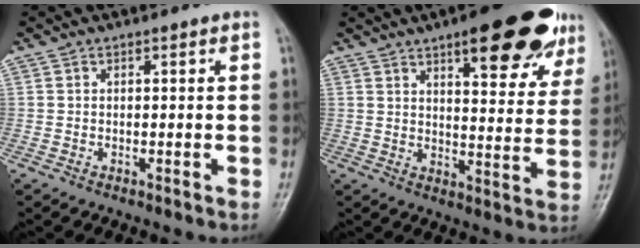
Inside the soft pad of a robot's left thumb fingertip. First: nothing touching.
{"total": 19.2, "force": [11.5, 6.5, 14.0], "torque": [-0.140, -0.039, 0.154]}